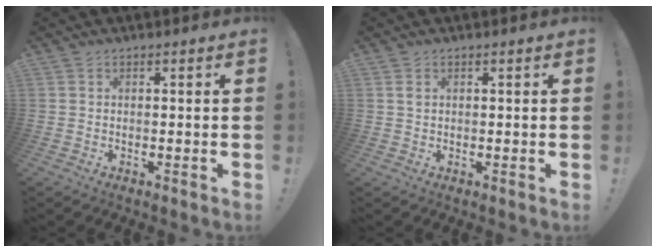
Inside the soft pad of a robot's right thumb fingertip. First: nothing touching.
{"total": 1.5, "force": [0.5, 1.0, 1.0], "torque": [-0.021, 0.002, 0.009]}